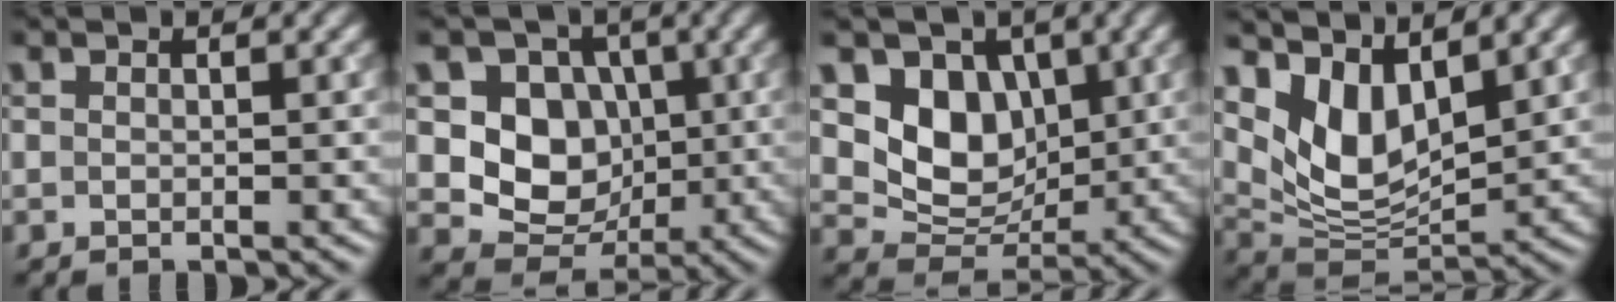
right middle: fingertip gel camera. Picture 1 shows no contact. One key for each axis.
{"total": 6.9, "fx": 0.8, "fy": 5.8, "fz": 3.8, "tx": -0.059, "ty": -0.007, "tz": 0.001}
{"total": 6.5, "fx": 1.8, "fy": 5.1, "fz": 3.7, "tx": -0.061, "ty": -0.013, "tz": 0.026}
{"total": 6.4, "fx": 3.6, "fy": 3.1, "fz": 4.2, "tx": -0.089, "ty": -0.017, "tz": 0.071}